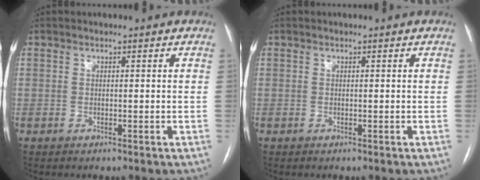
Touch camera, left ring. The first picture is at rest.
{"total": 0.0}